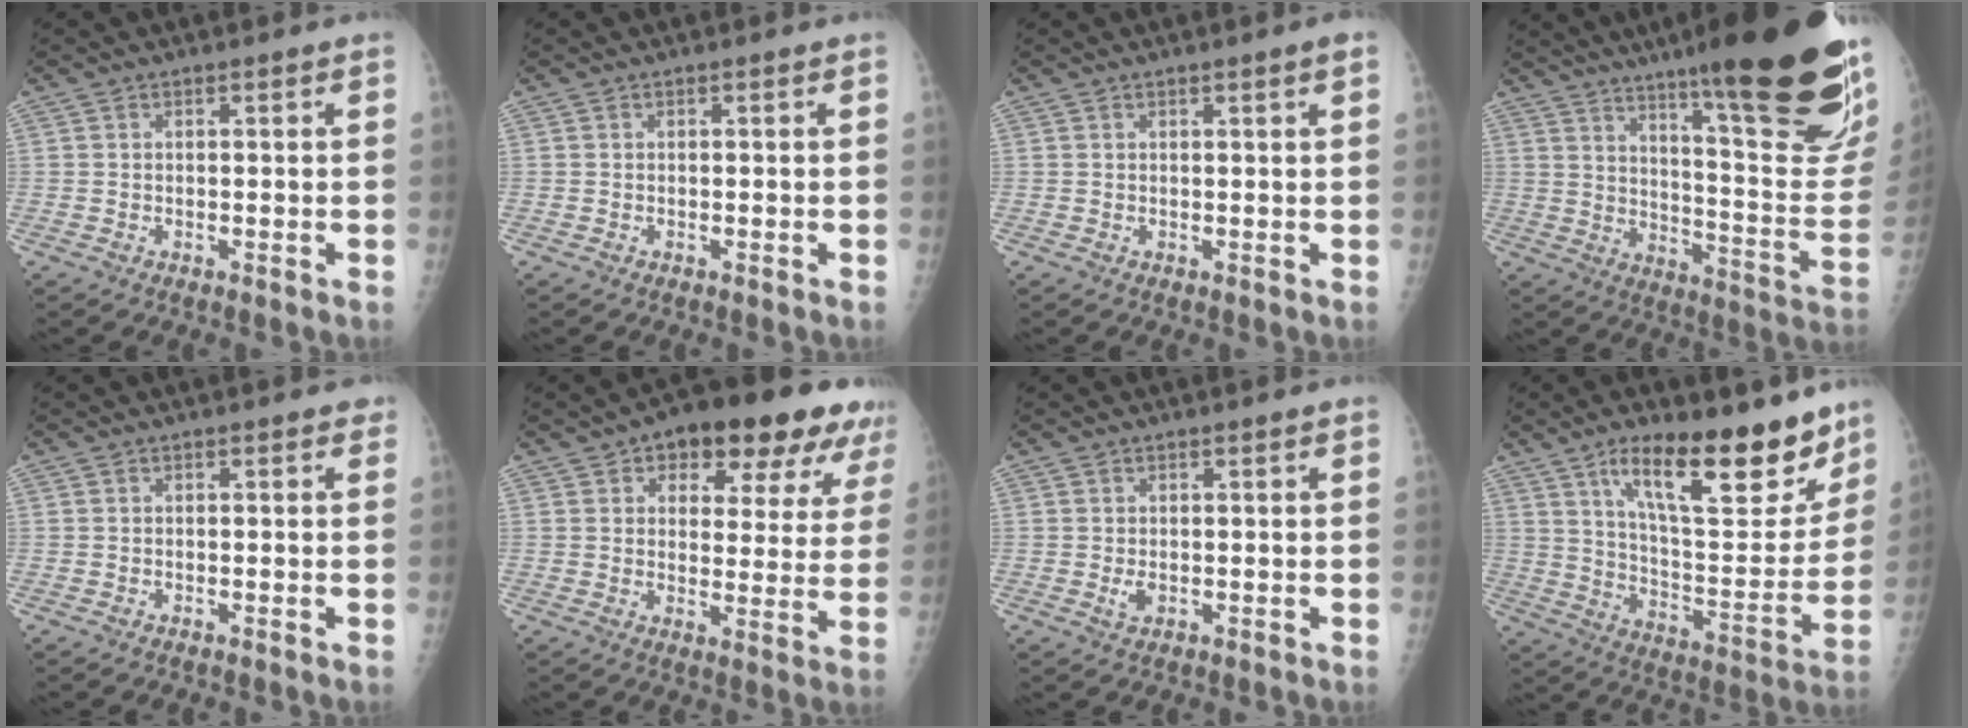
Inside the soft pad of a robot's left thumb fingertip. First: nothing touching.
{"total": 0.0}
{"total": 1.6, "force": [0.9, 0.0, 1.4], "torque": [-0.022, -0.002, 0.012]}
{"total": 31.1, "force": [20.6, 4.6, 22.8], "torque": [-0.255, -0.106, 0.291]}
{"total": 0.8, "force": [0.4, 0.5, 0.4], "torque": [0.002, 0.000, -0.001]}
{"total": 18.9, "force": [11.0, 9.2, 12.3], "torque": [-0.115, -0.010, 0.141]}
{"total": 1.9, "force": [0.1, 1.1, 1.6], "torque": [-0.024, -0.004, 0.005]}
{"total": 22.4, "force": [14.3, 7.8, 15.4], "torque": [-0.184, -0.072, 0.232]}